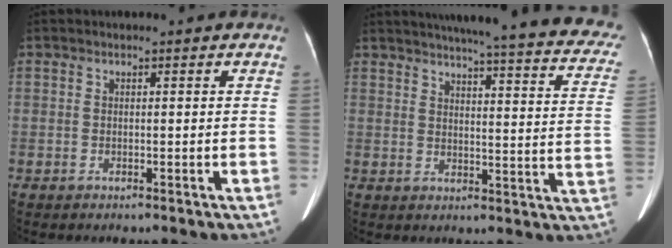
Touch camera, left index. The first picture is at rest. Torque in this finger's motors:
{"motor_torque": [0.11, -1.97, 0.11, 0.06]}